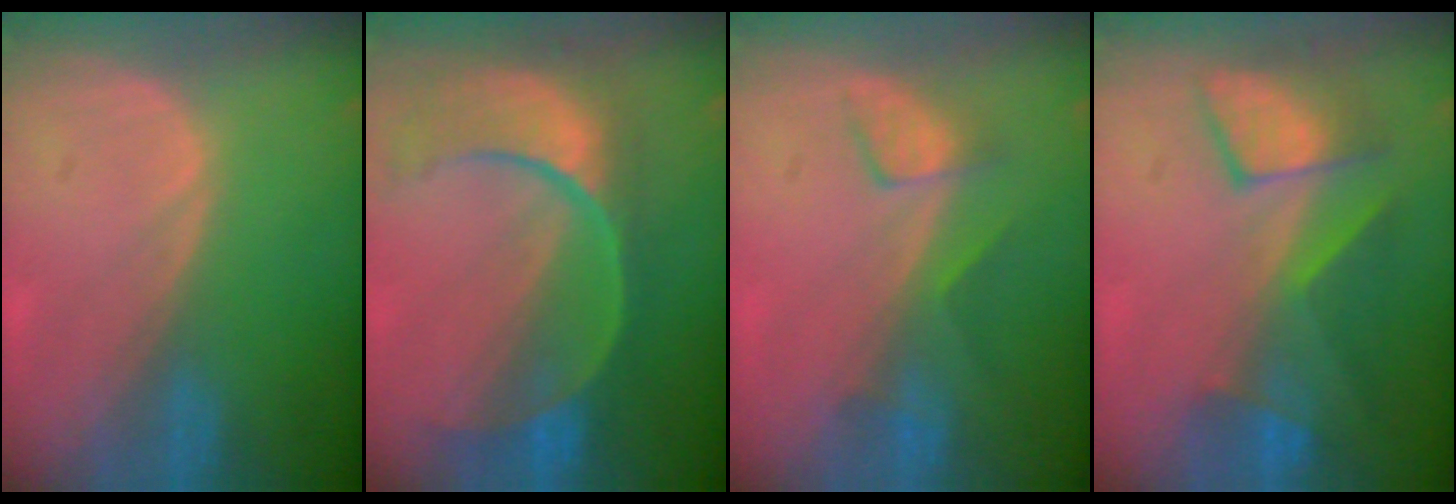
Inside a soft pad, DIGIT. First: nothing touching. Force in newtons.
{"total": 11.2, "press": 9.3, "slide": 6.2}
{"total": 3.9, "press": 3.7, "slide": 1.4}
{"total": 8.0, "press": 7.9, "slide": 1.7}